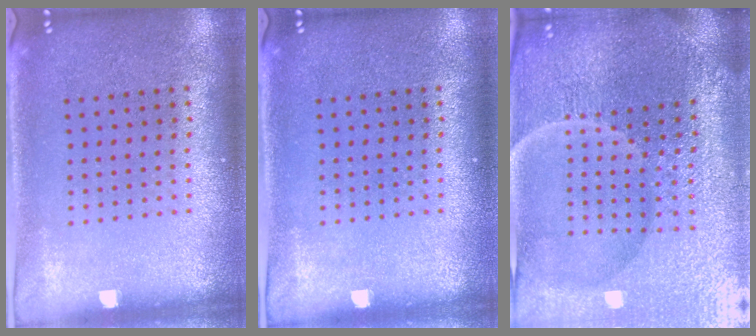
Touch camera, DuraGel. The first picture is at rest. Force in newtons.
{"total": 0.0}
{"total": 6.4, "press": 5.7, "slide": 2.9}